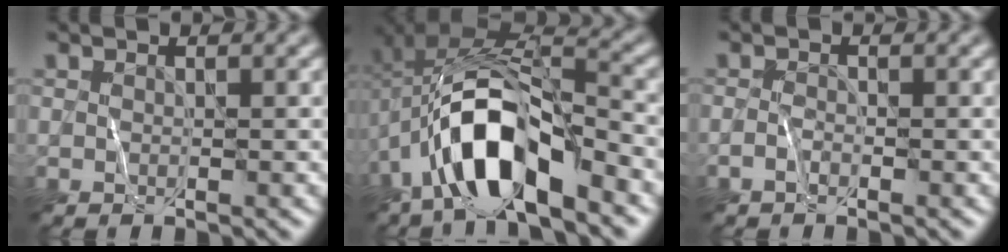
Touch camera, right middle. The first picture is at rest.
{"total": 11.1, "force": [-5.1, 4.3, 8.8], "torque": [-0.178, 0.006, -0.094]}
{"total": 0.9, "force": [-0.7, 0.2, 0.4], "torque": [-0.010, 0.002, -0.015]}